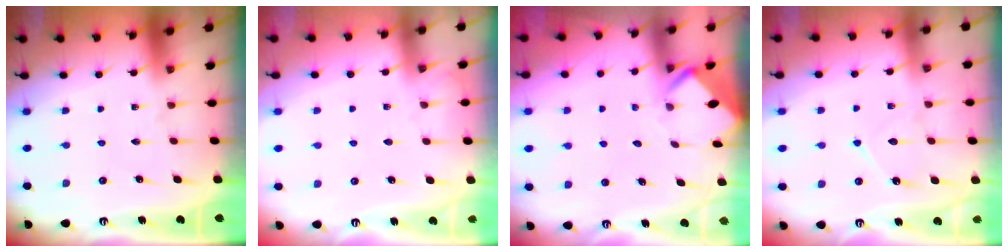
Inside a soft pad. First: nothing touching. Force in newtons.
{"total": 3.7, "press": 3.7, "slide": 0.5}
{"total": 3.5, "press": 3.5, "slide": 0.3}
{"total": 7.6, "press": 7.5, "slide": 0.8}